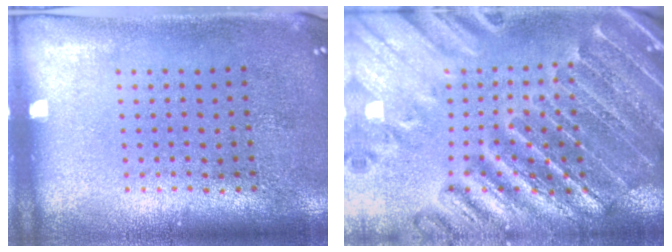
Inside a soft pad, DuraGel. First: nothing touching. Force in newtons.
{"total": 3.0, "press": 2.9, "slide": 0.4}